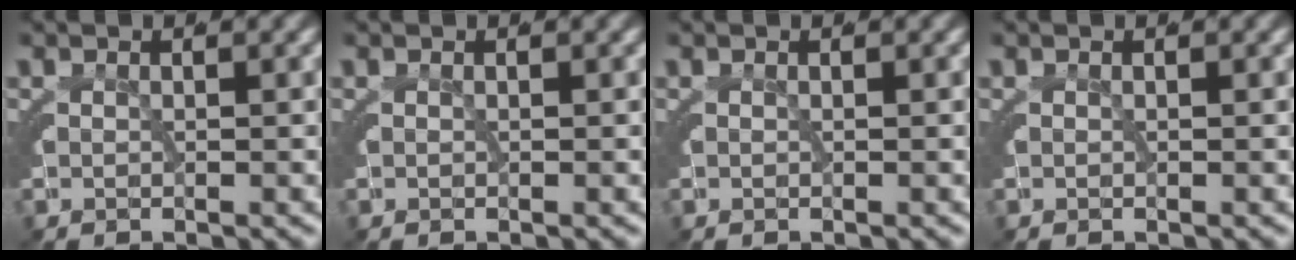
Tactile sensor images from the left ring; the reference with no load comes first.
{"total": 0.0}
{"total": 0.0}
{"total": 0.0}